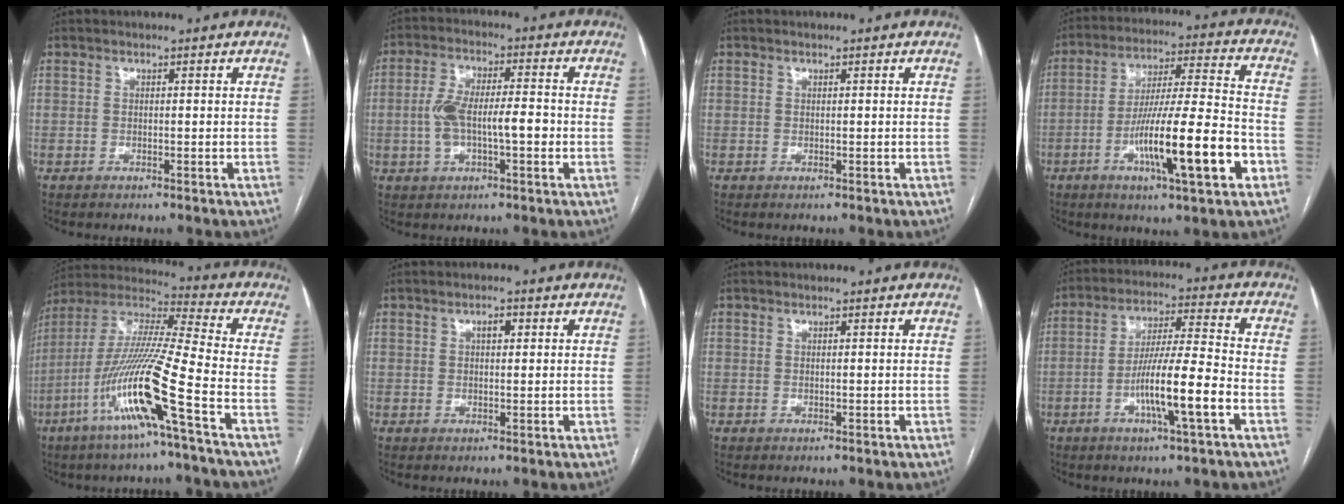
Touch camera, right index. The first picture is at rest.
{"total": 8.4, "force": [-1.4, 2.8, 7.8], "torque": [-0.154, 0.023, -0.023]}
{"total": 0.0}
{"total": 17.0, "force": [-6.3, 1.1, 15.7], "torque": [-0.269, -0.005, -0.102]}
{"total": 16.4, "force": [-7.2, -0.9, 14.8], "torque": [-0.302, -0.011, -0.143]}
{"total": 1.9, "force": [0.6, 0.8, 1.6], "torque": [-0.027, 0.006, 0.009]}
{"total": 0.0}
{"total": 11.3, "force": [-4.1, 0.2, 10.6], "torque": [-0.192, 0.001, -0.074]}